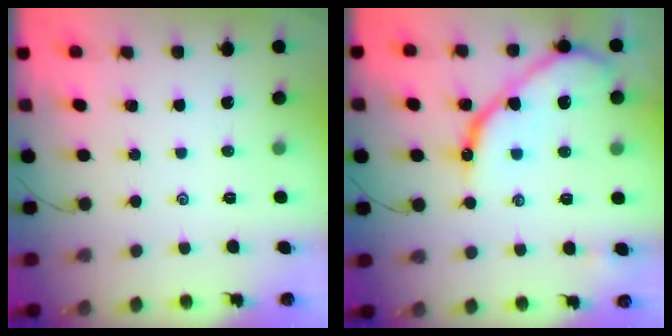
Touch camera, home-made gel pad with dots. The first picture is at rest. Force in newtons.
{"total": 12.2, "press": 12.1, "slide": 1.4}